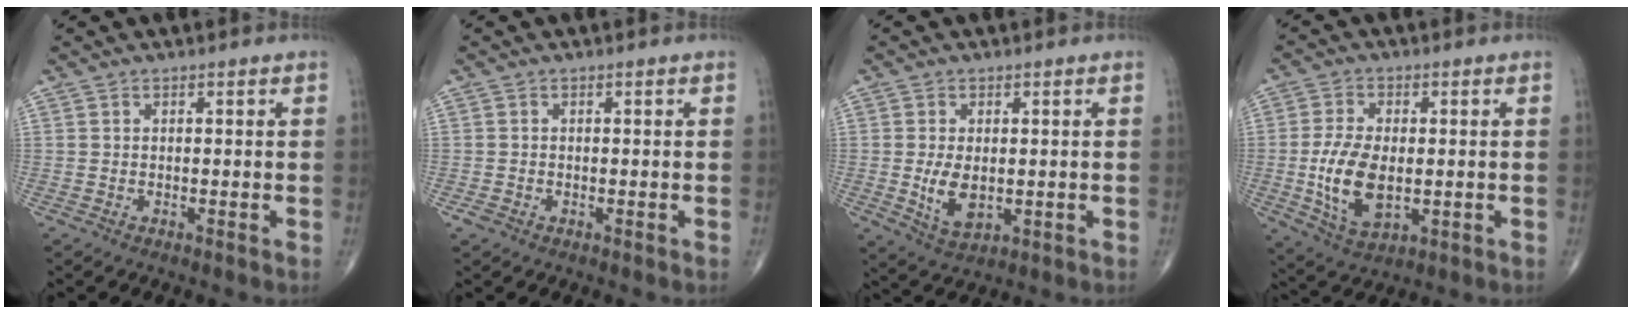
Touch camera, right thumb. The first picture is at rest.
{"total": 1.2, "force": [-0.5, 0.9, 0.6], "torque": [-0.014, 0.002, -0.010]}
{"total": 6.0, "force": [-0.4, 3.5, 4.9], "torque": [-0.084, -0.015, 0.004]}
{"total": 11.3, "force": [-1.1, 6.2, 9.4], "torque": [-0.179, -0.009, -0.013]}